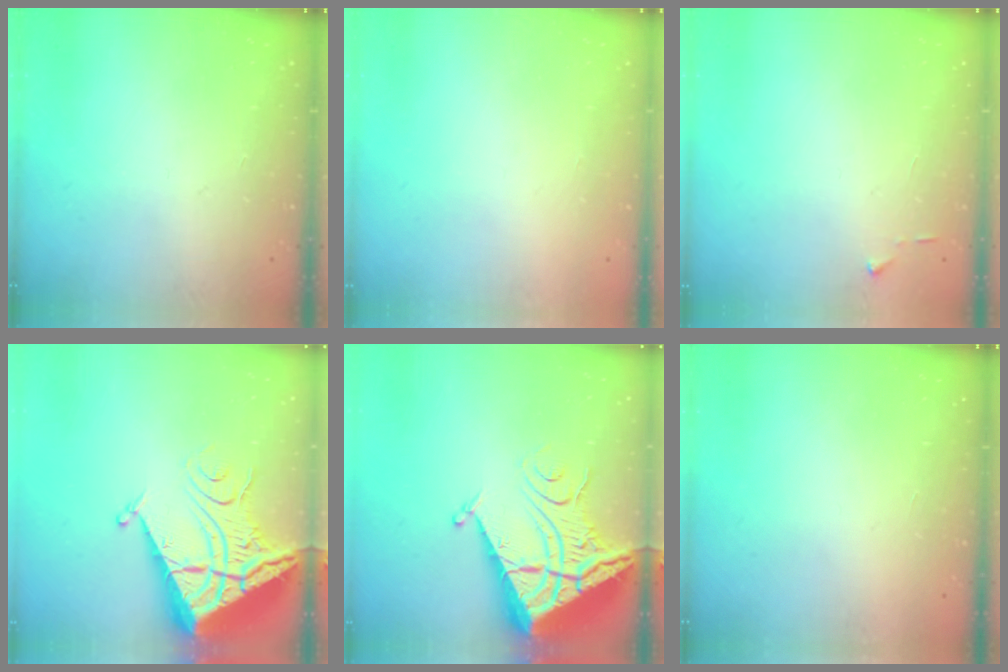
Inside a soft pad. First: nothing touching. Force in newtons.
{"total": 1.5, "press": 1.5, "slide": 0.1}
{"total": 3.0, "press": 2.9, "slide": 0.4}
{"total": 12.7, "press": 12.6, "slide": 1.2}
{"total": 12.7, "press": 12.6, "slide": 1.2}
{"total": 1.6, "press": 1.6, "slide": 0.1}